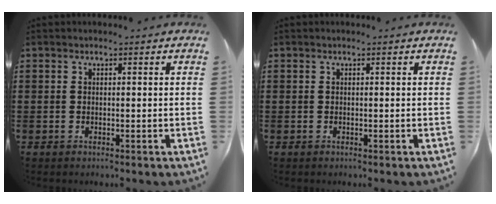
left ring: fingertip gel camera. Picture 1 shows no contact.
{"total": 0.0}